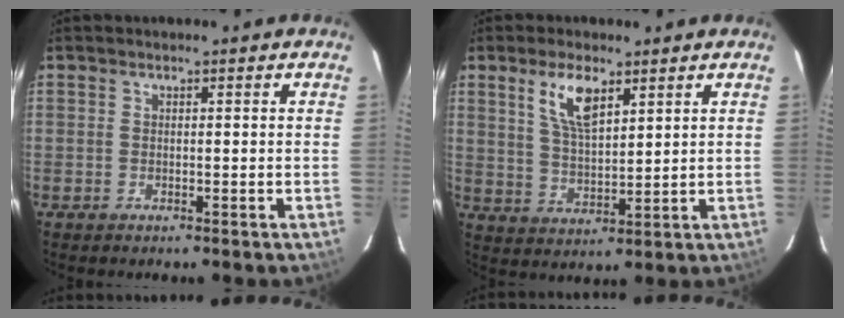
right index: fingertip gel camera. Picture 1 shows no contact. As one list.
[{"total": 7.7, "force": [4.2, 3.0, 5.7], "torque": [-0.108, 0.004, 0.086]}]